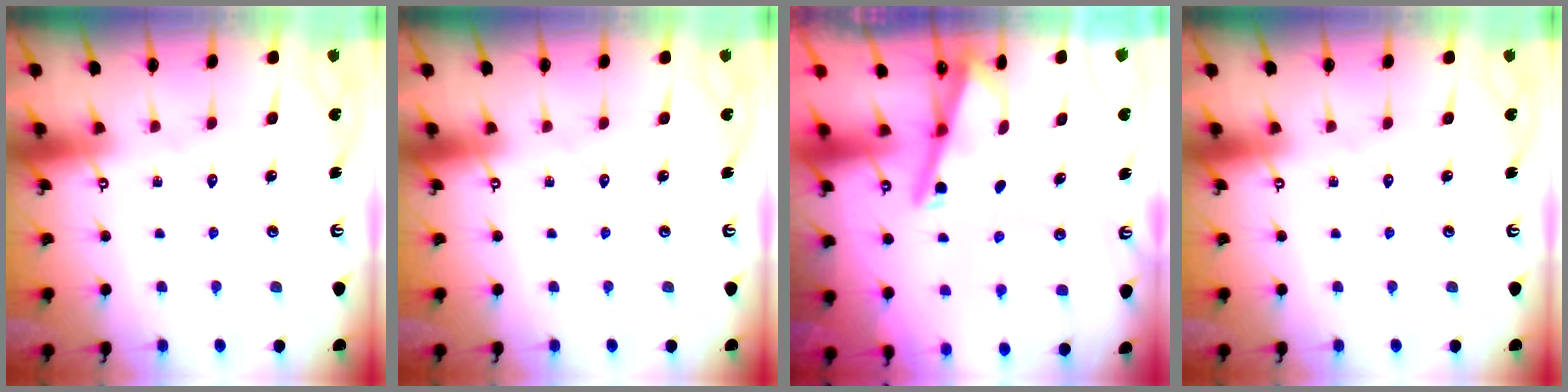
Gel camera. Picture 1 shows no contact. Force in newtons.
{"total": 0.0}
{"total": 2.9, "press": 2.9, "slide": 0.4}
{"total": 0.0}